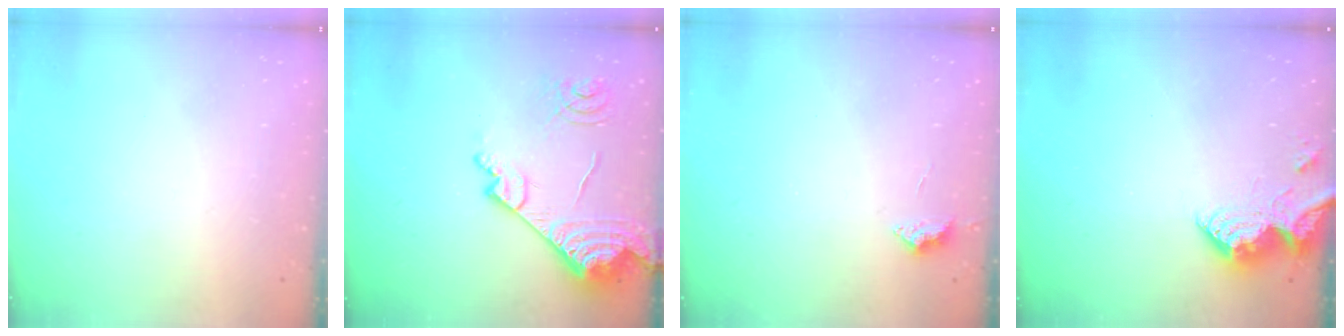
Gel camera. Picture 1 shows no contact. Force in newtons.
{"total": 16.2, "press": 16.2, "slide": 1.4}
{"total": 2.7, "press": 2.6, "slide": 0.5}
{"total": 9.8, "press": 9.7, "slide": 1.0}